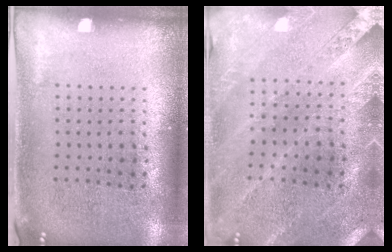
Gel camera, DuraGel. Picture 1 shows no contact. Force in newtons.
{"total": 1.0, "press": 1.0, "slide": 0.3}